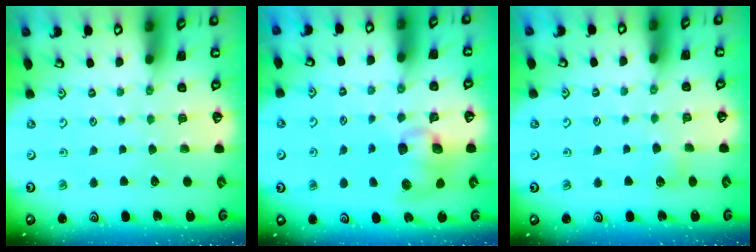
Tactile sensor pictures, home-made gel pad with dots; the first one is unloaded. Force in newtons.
{"total": 10.2, "press": 10.1, "slide": 1.5}
{"total": 3.9, "press": 3.9, "slide": 0.4}